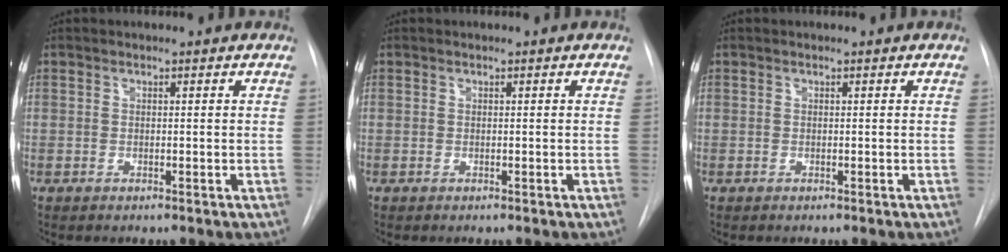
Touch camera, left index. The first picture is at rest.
{"total": 0.0}
{"total": 0.0}